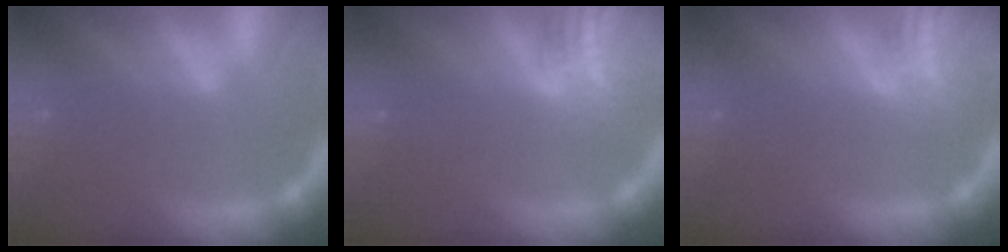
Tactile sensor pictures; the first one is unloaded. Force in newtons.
{"total": 6.1}
{"total": 4.5}